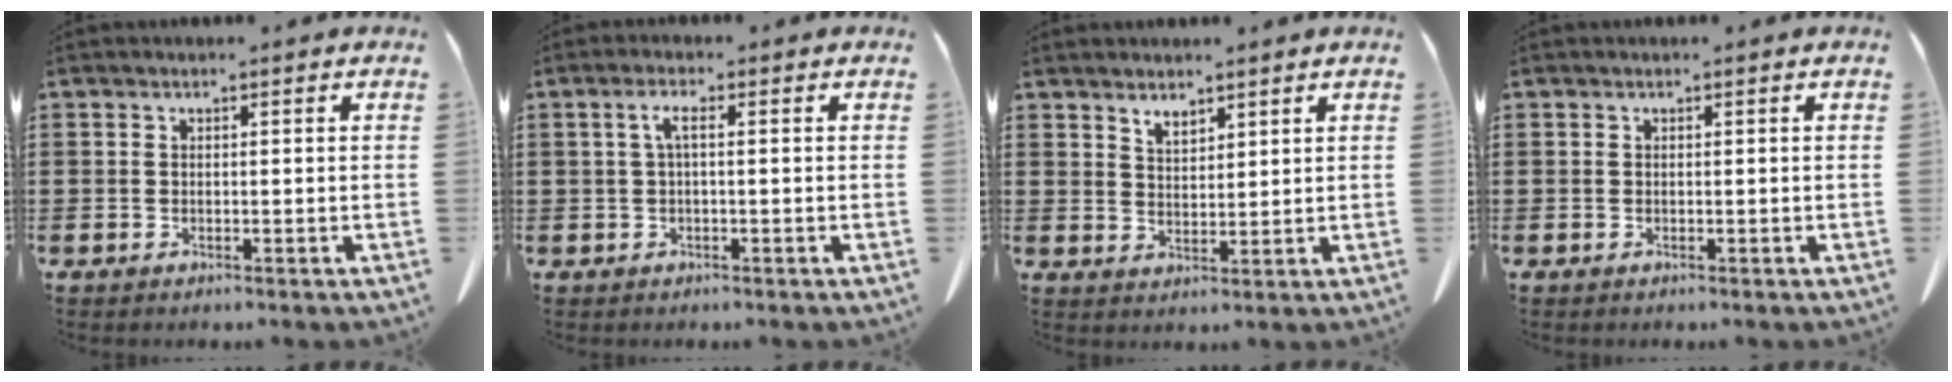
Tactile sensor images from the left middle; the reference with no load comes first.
{"total": 2.6, "force": [0.3, 0.6, 2.6], "torque": [-0.050, 0.005, 0.004]}
{"total": 2.4, "force": [2.2, 0.6, 0.7], "torque": [-0.018, -0.003, 0.042]}
{"total": 0.0}